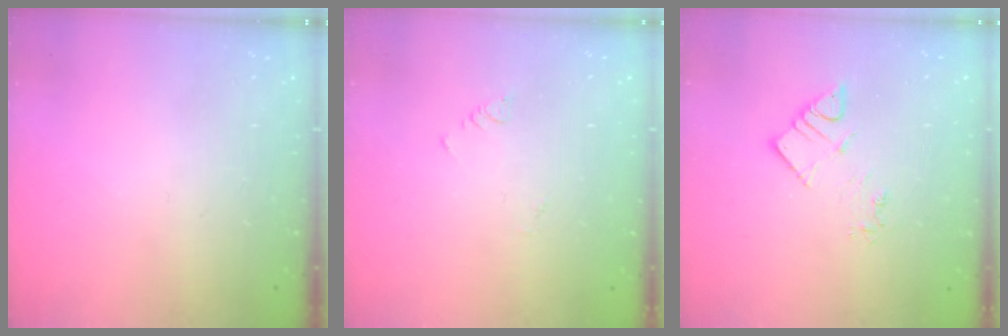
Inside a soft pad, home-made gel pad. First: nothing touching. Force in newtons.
{"total": 1.8, "press": 1.7, "slide": 0.4}
{"total": 4.9, "press": 4.9, "slide": 0.2}